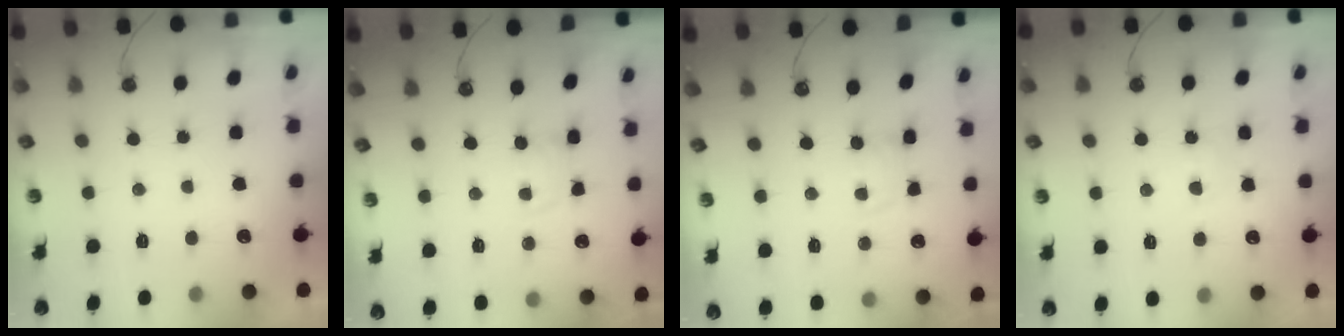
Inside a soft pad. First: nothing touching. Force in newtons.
{"total": 1.2, "press": 1.2, "slide": 0.1}
{"total": 1.2, "press": 1.2, "slide": 0.1}
{"total": 3.5, "press": 3.5, "slide": 0.5}